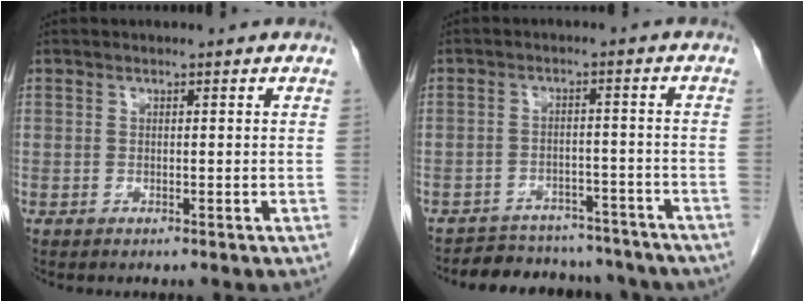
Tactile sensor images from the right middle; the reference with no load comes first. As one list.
[{"total": 13.7, "force": [-12.2, 5.5, 2.8], "torque": [-0.035, 0.021, -0.142]}]